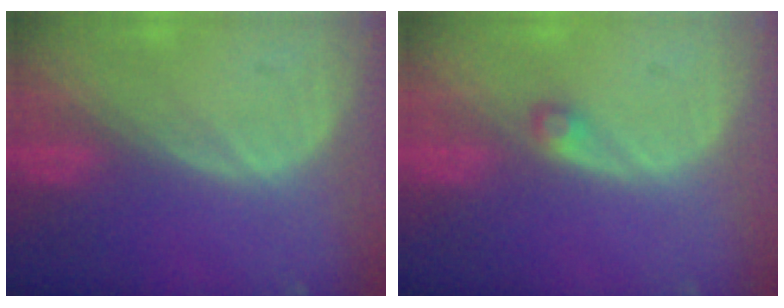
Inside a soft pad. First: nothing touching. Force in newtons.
{"total": 1.5, "press": 1.4, "slide": 0.2}